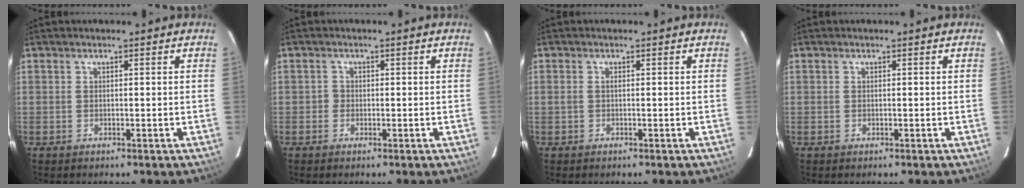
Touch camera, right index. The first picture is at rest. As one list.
[{"total": 1.1, "force": [-0.5, 1.0, 0.0], "torque": [0.002, 0.002, -0.012]}, {"total": 0.5, "force": [0.0, 0.2, 0.5], "torque": [-0.006, 0.003, 0.000]}, {"total": 0.0}]